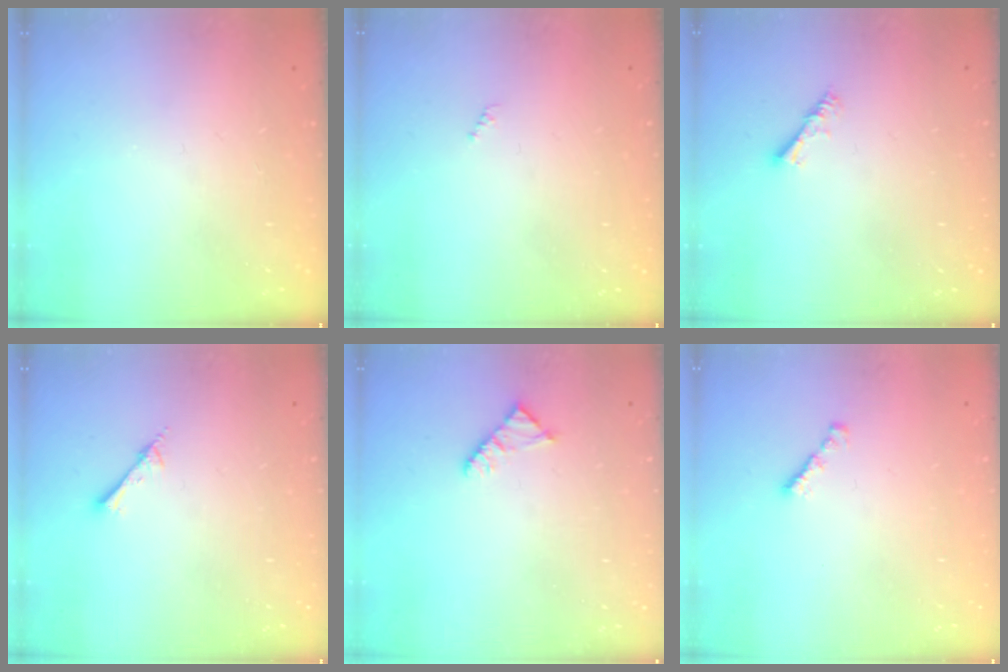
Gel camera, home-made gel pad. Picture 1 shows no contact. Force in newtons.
{"total": 0.0}
{"total": 3.6, "press": 3.5, "slide": 0.7}
{"total": 2.6, "press": 2.6, "slide": 0.3}
{"total": 2.3, "press": 2.3, "slide": 0.4}
{"total": 1.0, "press": 0.8, "slide": 0.5}